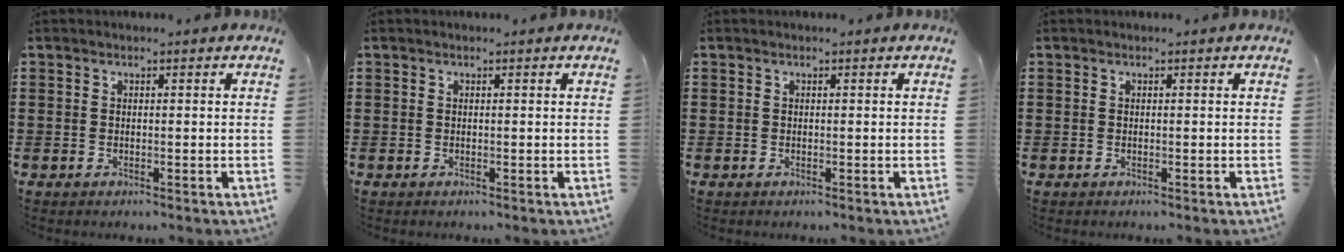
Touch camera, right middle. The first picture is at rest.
{"total": 0.0}
{"total": 0.0}
{"total": 0.0}